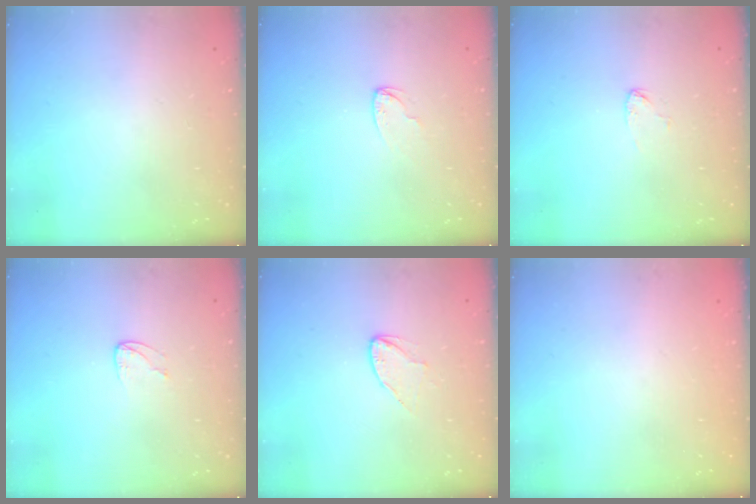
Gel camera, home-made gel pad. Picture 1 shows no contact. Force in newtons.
{"total": 3.1, "press": 3.0, "slide": 0.3}
{"total": 2.6, "press": 2.6, "slide": 0.1}
{"total": 3.2, "press": 3.2, "slide": 0.2}
{"total": 5.1, "press": 5.1, "slide": 0.2}
{"total": 0.0}